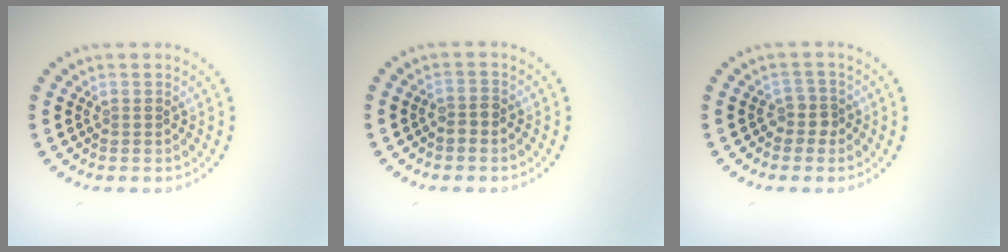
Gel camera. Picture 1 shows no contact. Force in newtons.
{"total": 1.1, "press": 1.0, "slide": 0.4}
{"total": 1.6, "press": 1.2, "slide": 1.0}